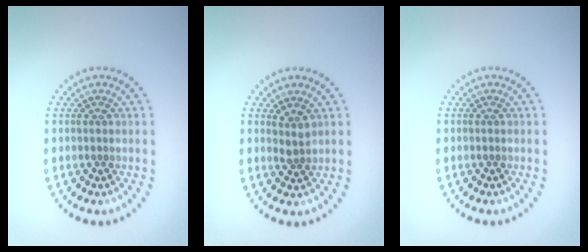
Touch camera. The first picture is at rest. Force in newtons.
{"total": 1.4, "press": 1.2, "slide": 0.7}
{"total": 0.0}